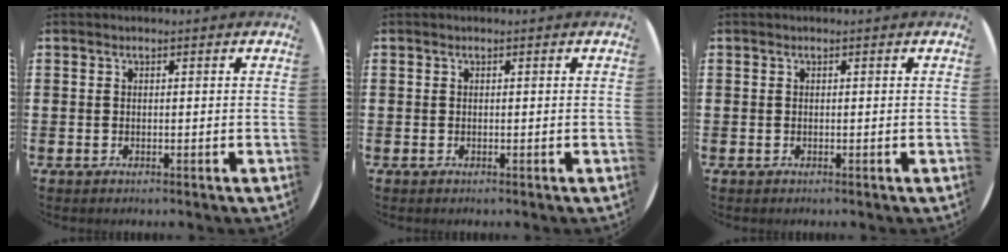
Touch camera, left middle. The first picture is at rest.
{"total": 0.0}
{"total": 0.0}